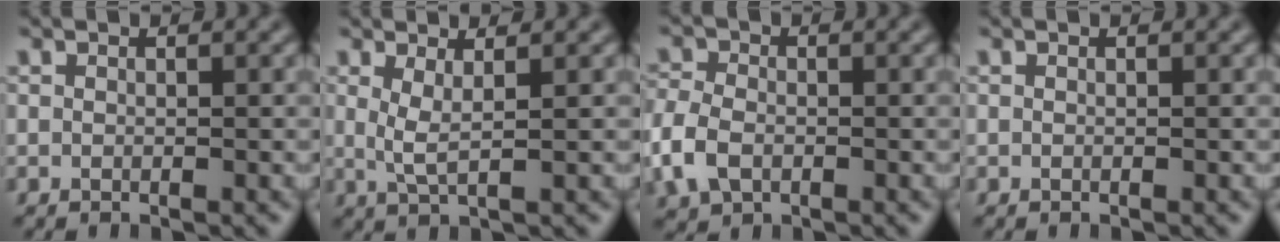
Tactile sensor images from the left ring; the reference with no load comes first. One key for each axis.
{"total": 2.1, "fx": 0.7, "fy": 0.4, "fz": 1.9, "tx": -0.042, "ty": -0.006, "tz": 0.015}
{"total": 4.2, "fx": -1.4, "fy": 3.0, "fz": 2.6, "tx": -0.070, "ty": -0.001, "tz": -0.035}
{"total": 0.0}